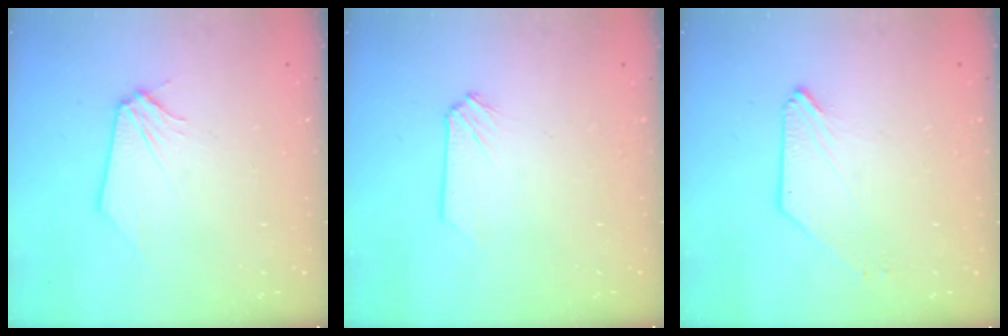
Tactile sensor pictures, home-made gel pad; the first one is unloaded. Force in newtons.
{"total": 0.0}
{"total": 0.0}